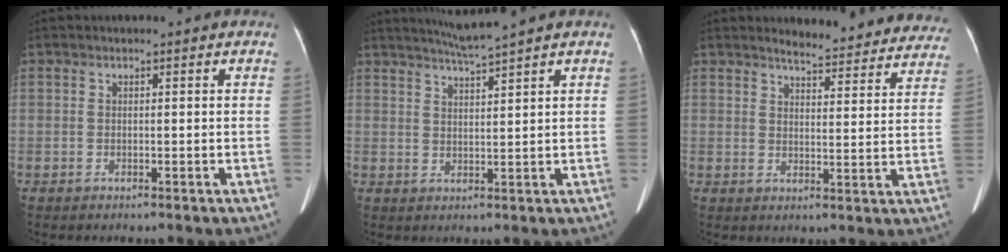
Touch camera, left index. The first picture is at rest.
{"total": 4.3, "force": [3.7, -1.8, 1.3], "torque": [-0.027, -0.008, 0.072]}
{"total": 16.8, "force": [16.0, 3.0, 4.2], "torque": [-0.027, -0.043, 0.169]}